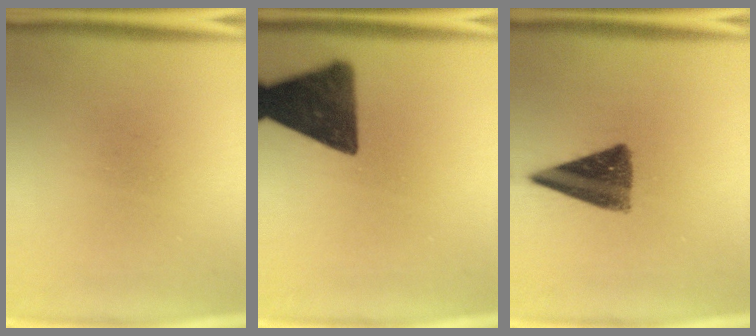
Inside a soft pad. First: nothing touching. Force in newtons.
{"total": 14.4}
{"total": 10.6}